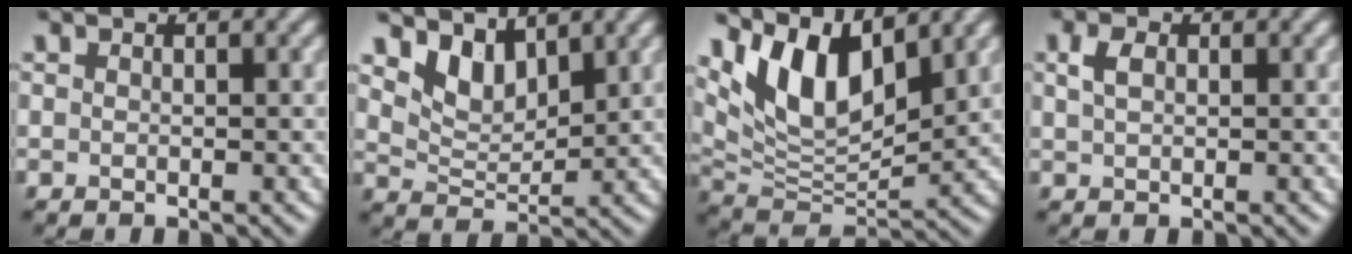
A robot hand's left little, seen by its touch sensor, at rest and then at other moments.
{"total": 3.8, "force": [3.0, 1.7, 1.7], "torque": [-0.045, -0.009, 0.054]}
{"total": 8.9, "force": [4.8, 3.8, 6.4], "torque": [-0.125, -0.005, 0.092]}
{"total": 1.8, "force": [0.7, 1.1, 1.2], "torque": [-0.030, 0.004, 0.012]}